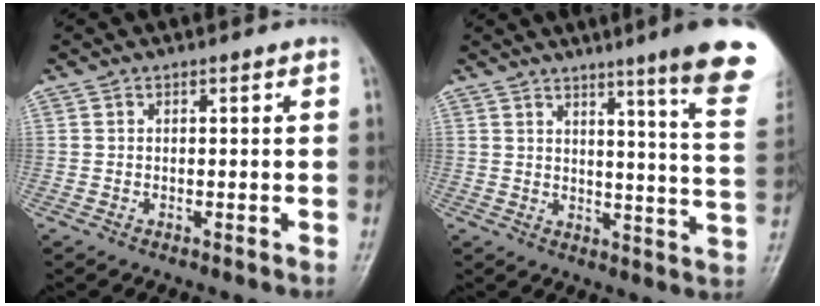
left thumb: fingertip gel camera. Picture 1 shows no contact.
{"total": 17.0, "force": [11.4, 0.3, 12.6], "torque": [-0.139, -0.073, 0.130]}